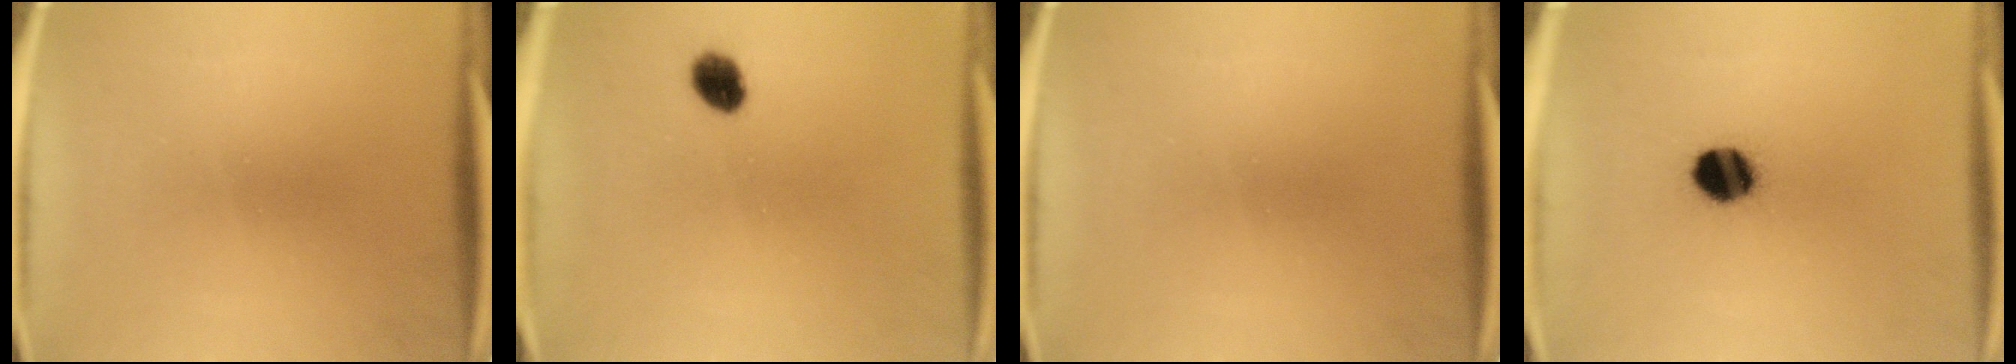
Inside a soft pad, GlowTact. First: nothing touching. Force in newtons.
{"total": 4.2}
{"total": 0.0}
{"total": 8.3}